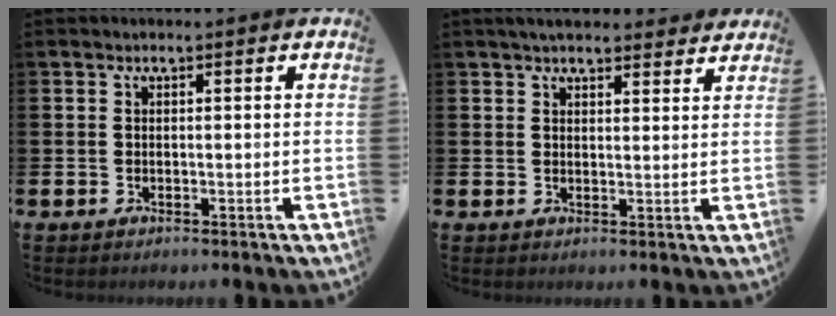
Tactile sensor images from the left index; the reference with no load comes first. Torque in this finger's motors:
{"motor_torque": [1.20, -0.94, 0.72, 0.14]}